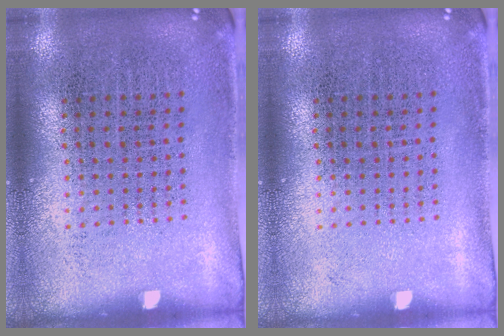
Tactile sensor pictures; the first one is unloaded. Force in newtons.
{"total": 0.0}